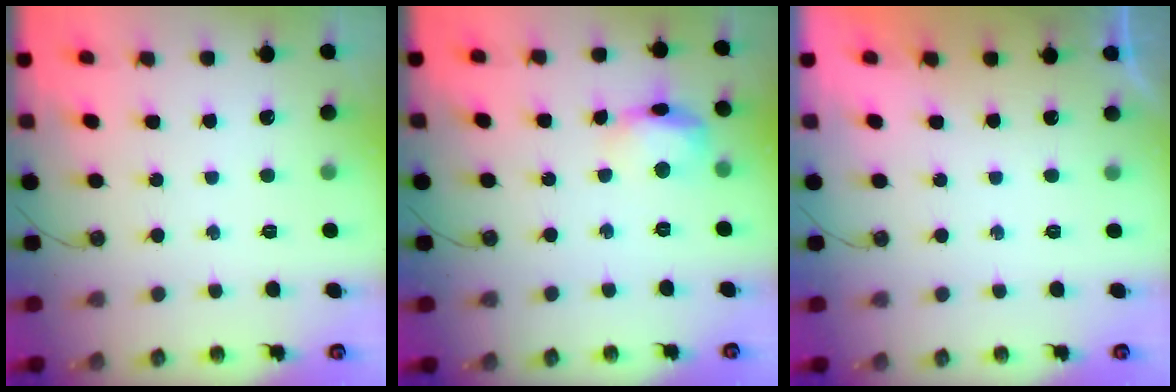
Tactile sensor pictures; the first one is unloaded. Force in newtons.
{"total": 13.1, "press": 8.6, "slide": 9.9}
{"total": 0.0}